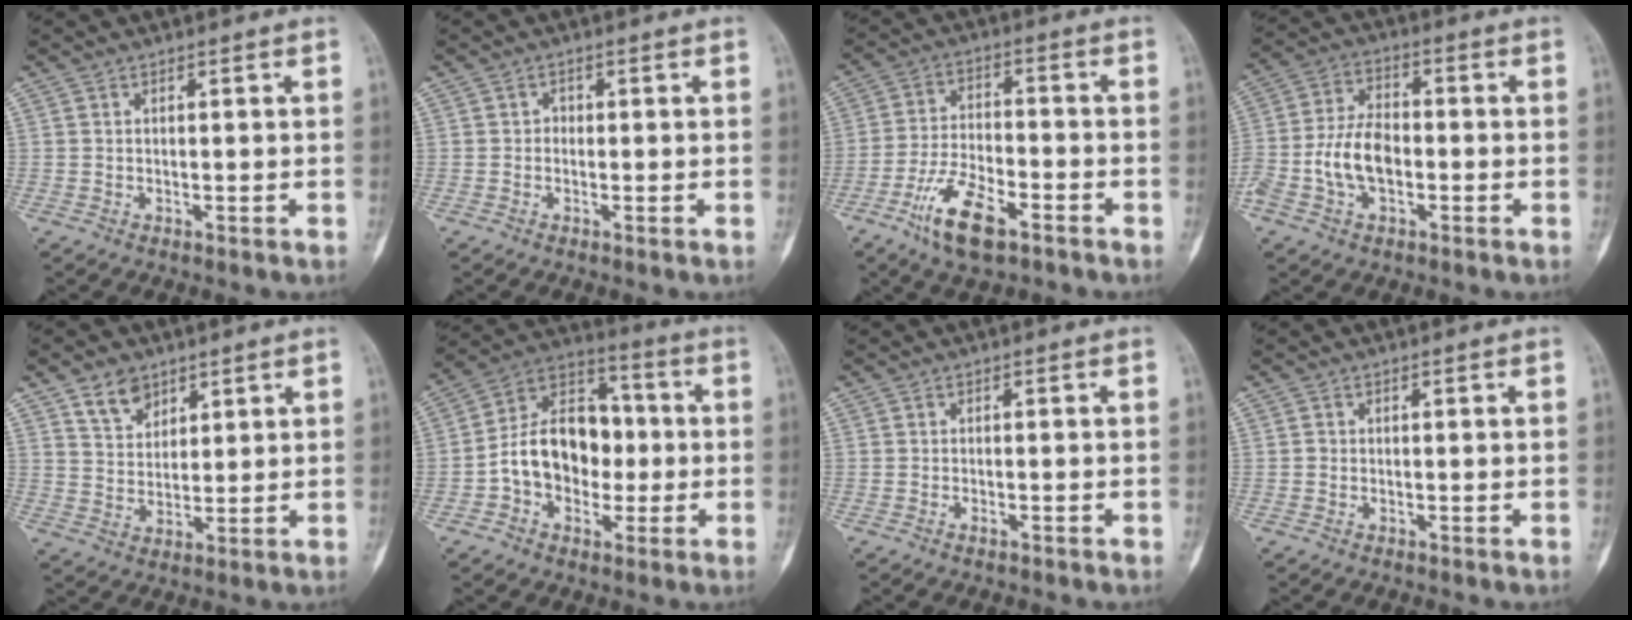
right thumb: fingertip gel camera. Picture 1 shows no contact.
{"total": 1.2, "force": [-0.3, 1.1, 0.4], "torque": [0.009, 0.007, -0.009]}
{"total": 11.7, "force": [-6.7, 4.9, 8.3], "torque": [-0.150, 0.027, -0.122]}
{"total": 10.3, "force": [-2.7, 6.4, 7.6], "torque": [-0.145, 0.030, -0.056]}
{"total": 6.4, "force": [4.1, 4.3, 2.5], "torque": [-0.017, -0.028, 0.080]}
{"total": 15.8, "force": [-1.9, 11.6, 10.6], "torque": [-0.132, 0.046, -0.038]}
{"total": 0.9, "force": [-0.6, 0.5, 0.5], "torque": [-0.007, 0.005, -0.011]}
{"total": 0.8, "force": [-0.2, 0.7, 0.1], "torque": [0.005, 0.004, -0.004]}